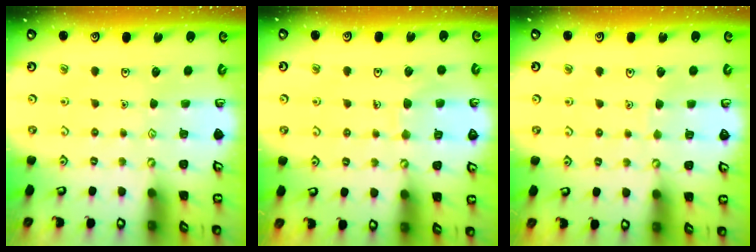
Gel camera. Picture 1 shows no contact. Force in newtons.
{"total": 6.7, "press": 6.7, "slide": 0.4}
{"total": 1.4, "press": 1.4, "slide": 0.1}